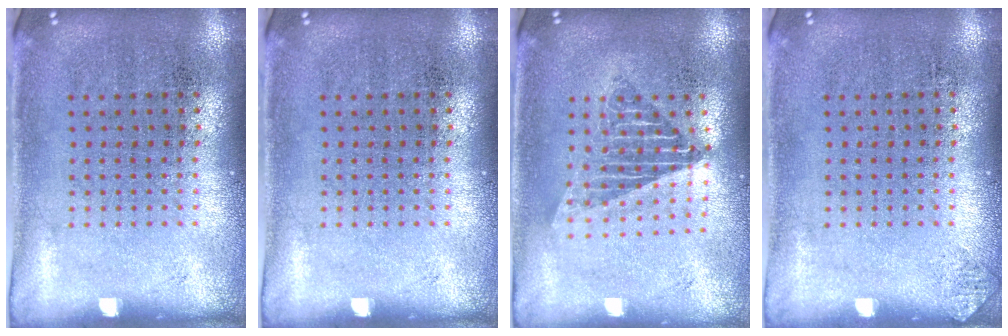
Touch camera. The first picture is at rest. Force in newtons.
{"total": 0.0}
{"total": 1.5, "press": 1.3, "slide": 0.8}
{"total": 0.5, "press": 0.5, "slide": 0.0}